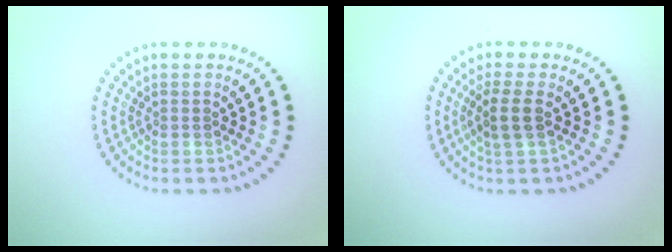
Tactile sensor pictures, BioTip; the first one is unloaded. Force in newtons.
{"total": 2.3, "press": 2.0, "slide": 0.9}